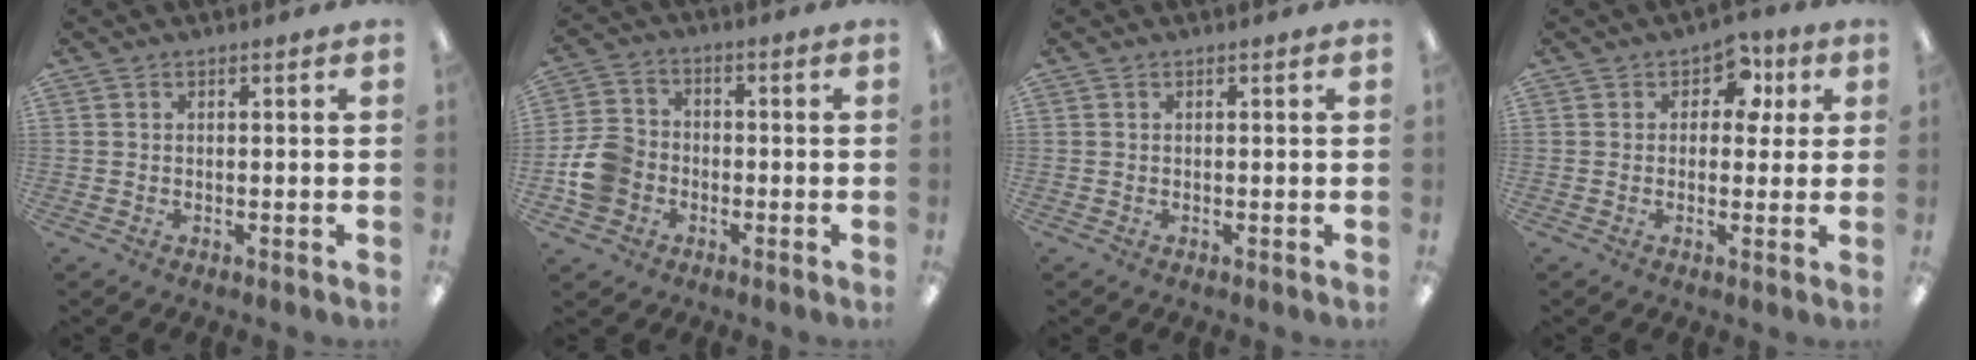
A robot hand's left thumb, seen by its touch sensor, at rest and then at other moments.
{"total": 8.8, "force": [-2.5, 7.4, 4.1], "torque": [-0.095, 0.023, -0.047]}
{"total": 0.0}
{"total": 7.0, "force": [2.5, 5.0, 4.2], "torque": [-0.043, -0.001, 0.039]}